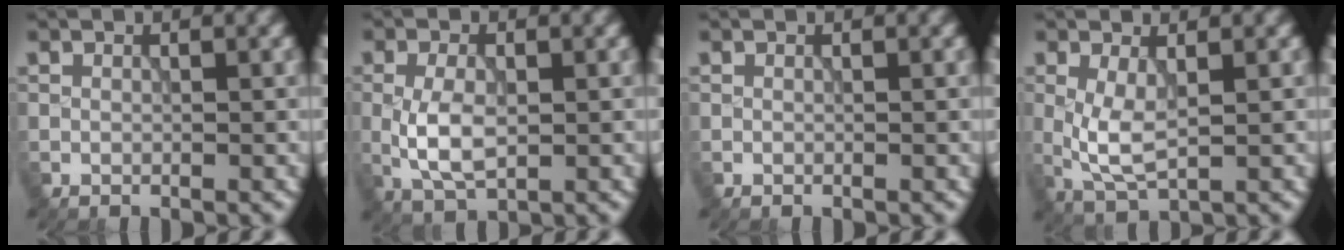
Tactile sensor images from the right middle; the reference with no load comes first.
{"total": 4.2, "force": [-0.5, 2.3, 3.6], "torque": [-0.084, -0.004, -0.007]}
{"total": 0.0}
{"total": 3.5, "force": [0.2, 1.4, 3.2], "torque": [-0.079, -0.006, 0.006]}